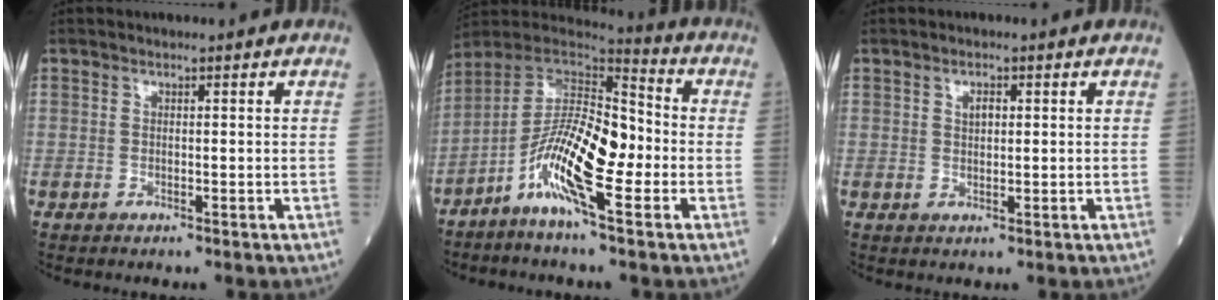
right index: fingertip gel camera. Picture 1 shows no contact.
{"total": 13.6, "force": [-4.4, 2.6, 12.6], "torque": [-0.231, 0.010, -0.085]}
{"total": 1.8, "force": [0.6, 0.9, 1.4], "torque": [-0.024, 0.001, 0.012]}